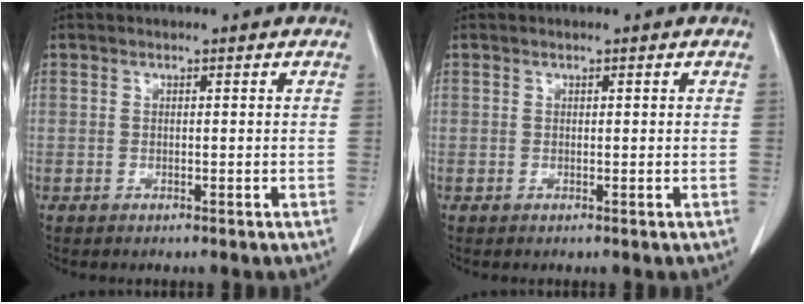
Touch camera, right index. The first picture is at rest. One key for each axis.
{"total": 0.0}